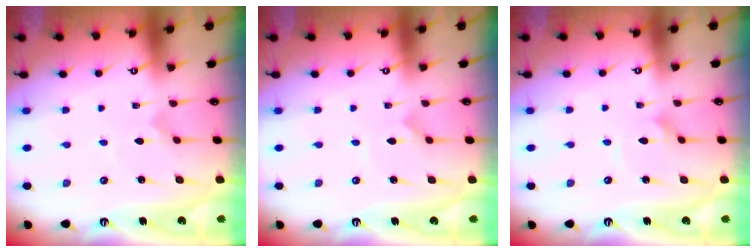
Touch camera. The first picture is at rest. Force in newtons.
{"total": 0.0}
{"total": 2.6, "press": 2.6, "slide": 0.2}